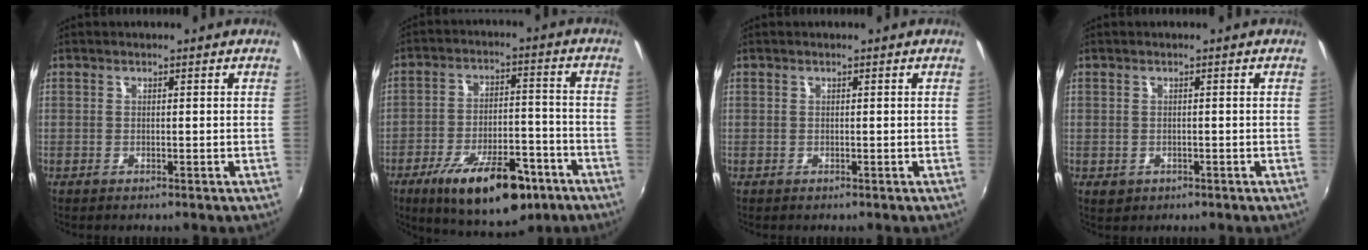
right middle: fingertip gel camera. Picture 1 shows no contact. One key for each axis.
{"total": 17.8, "fx": -10.8, "fy": 6.7, "fz": 12.4, "tx": -0.212, "ty": -0.014, "tz": -0.156}
{"total": 0.0}
{"total": 1.9, "fx": -0.6, "fy": 1.6, "fz": 0.8, "tx": -0.016, "ty": -0.004, "tz": -0.007}